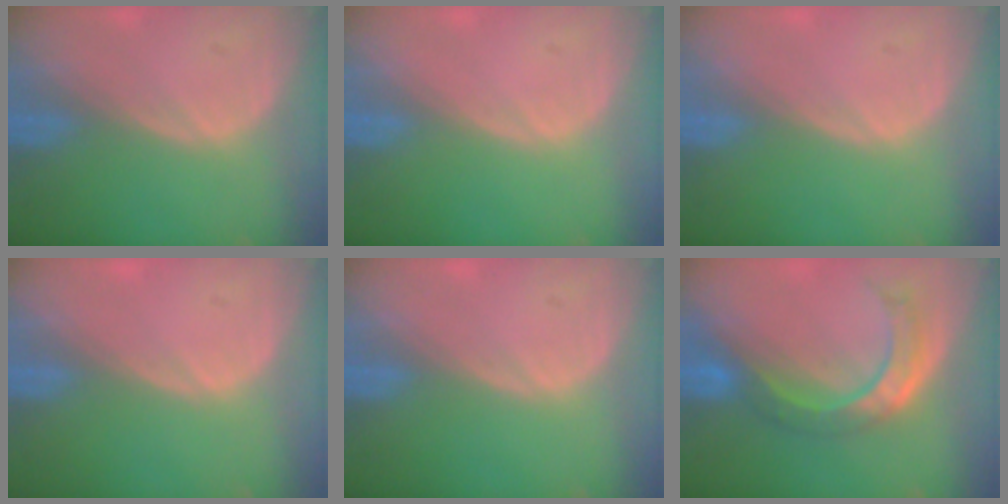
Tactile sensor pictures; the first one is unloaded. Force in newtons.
{"total": 0.0}
{"total": 0.0}
{"total": 0.7, "press": 0.1, "slide": 0.7}
{"total": 0.0}
{"total": 7.5, "press": 7.0, "slide": 2.7}